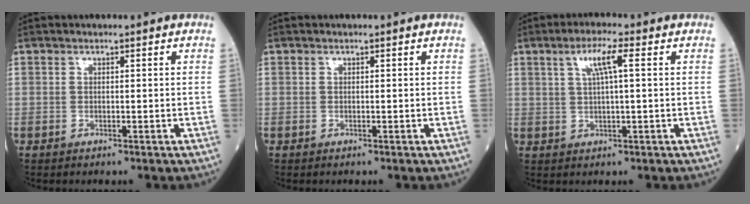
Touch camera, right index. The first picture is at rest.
{"total": 0.0}
{"total": 4.8, "force": [1.7, 0.2, 4.5], "torque": [-0.088, 0.008, 0.033]}